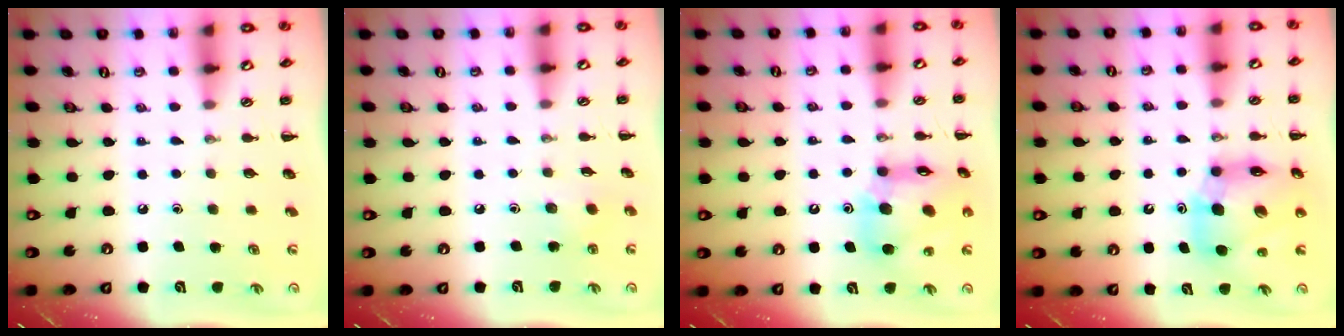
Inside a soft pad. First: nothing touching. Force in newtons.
{"total": 2.3, "press": 2.2, "slide": 0.8}
{"total": 15.3, "press": 14.6, "slide": 4.4}
{"total": 12.2, "press": 11.7, "slide": 3.3}